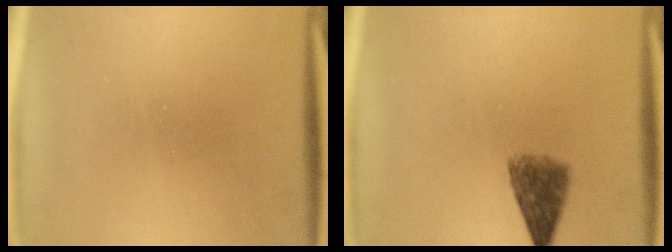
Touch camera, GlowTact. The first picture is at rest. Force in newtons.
{"total": 5.1}